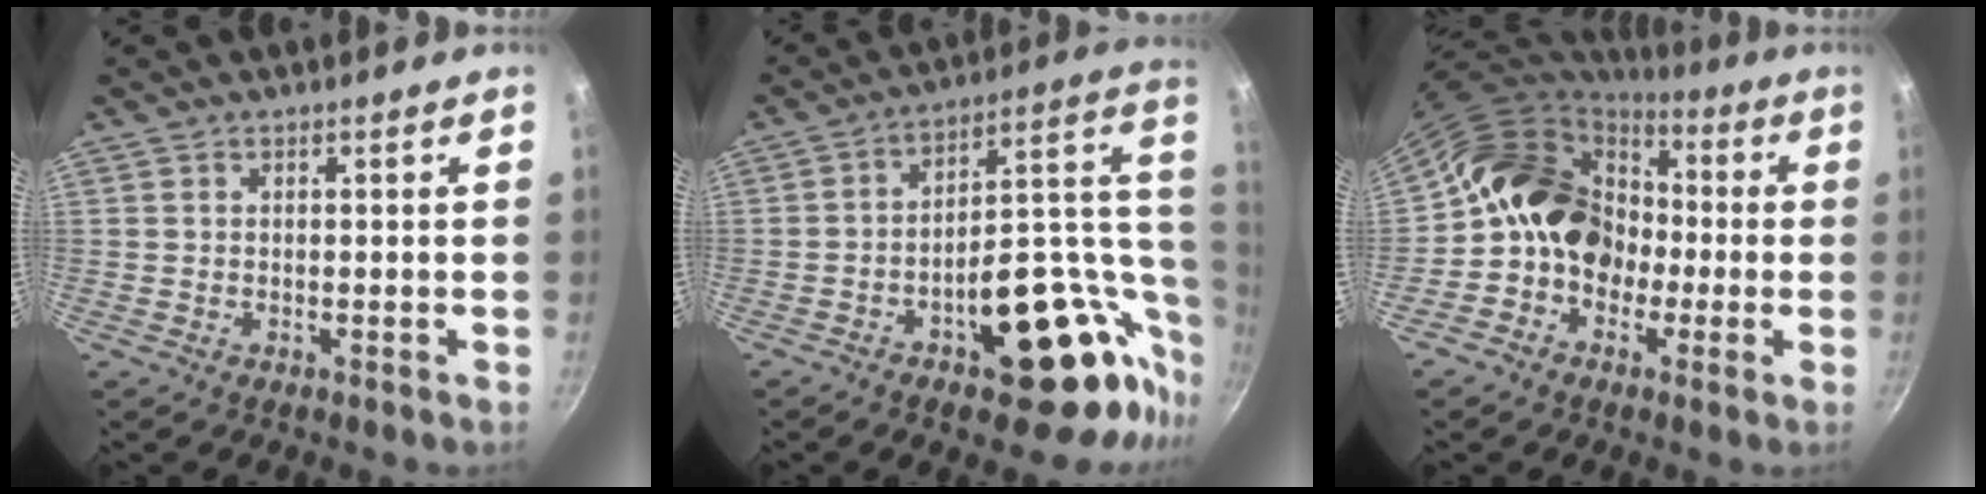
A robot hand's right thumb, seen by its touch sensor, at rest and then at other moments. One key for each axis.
{"total": 25.0, "fx": -7.4, "fy": 13.1, "fz": 20.0, "tx": -0.198, "ty": 0.053, "tz": -0.093}
{"total": 15.6, "fx": -0.1, "fy": 13.2, "fz": 8.2, "tx": -0.090, "ty": 0.047, "tz": -0.014}